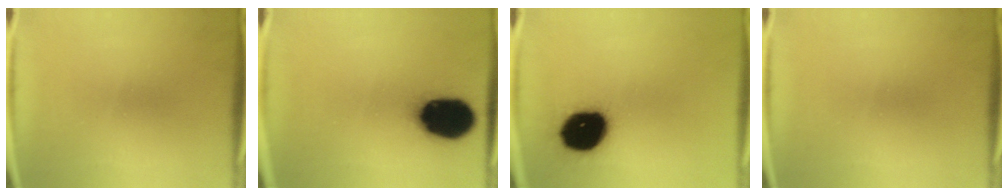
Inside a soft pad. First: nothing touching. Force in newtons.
{"total": 18.9}
{"total": 19.1}
{"total": 0.0}